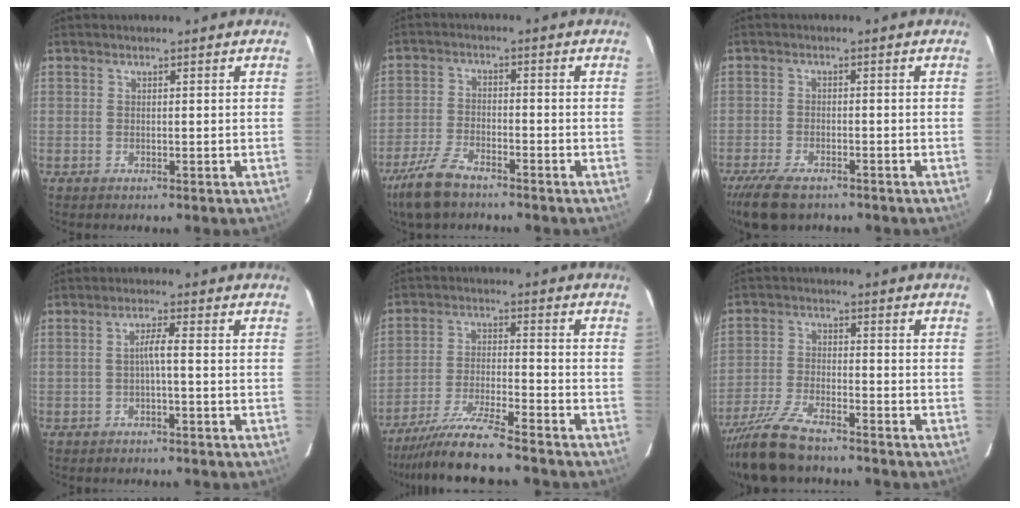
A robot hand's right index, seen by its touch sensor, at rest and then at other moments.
{"total": 6.9, "force": [-5.3, 2.1, 3.8], "torque": [-0.091, -0.011, -0.100]}
{"total": 8.4, "force": [-6.4, 3.2, 4.5], "torque": [-0.081, -0.010, -0.101]}
{"total": 2.6, "force": [-0.4, 0.0, 2.6], "torque": [-0.046, 0.006, -0.007]}
{"total": 10.3, "force": [-8.9, -0.5, 5.0], "torque": [-0.087, -0.019, -0.159]}
{"total": 8.7, "force": [-7.5, 1.6, 4.1], "torque": [-0.083, -0.021, -0.135]}